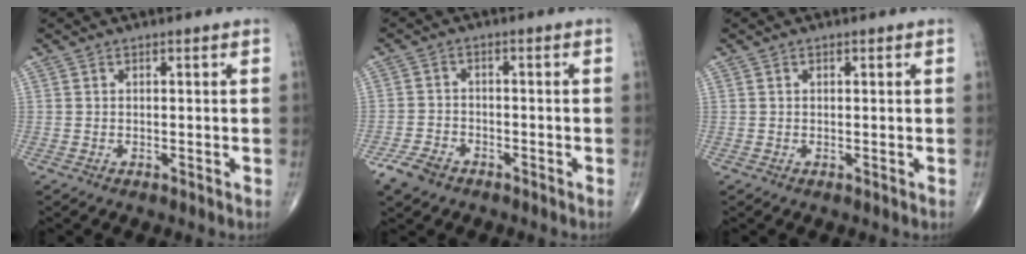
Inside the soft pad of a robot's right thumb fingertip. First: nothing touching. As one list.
[{"total": 4.8, "force": [-3.2, 2.8, 2.1], "torque": [-0.041, 0.011, -0.058]}, {"total": 0.0}]